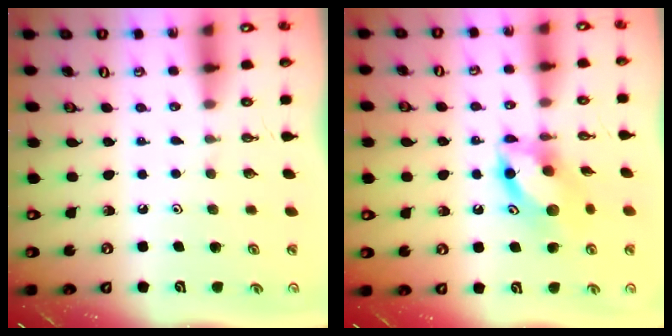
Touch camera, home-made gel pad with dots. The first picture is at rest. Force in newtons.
{"total": 11.6, "press": 11.4, "slide": 1.7}